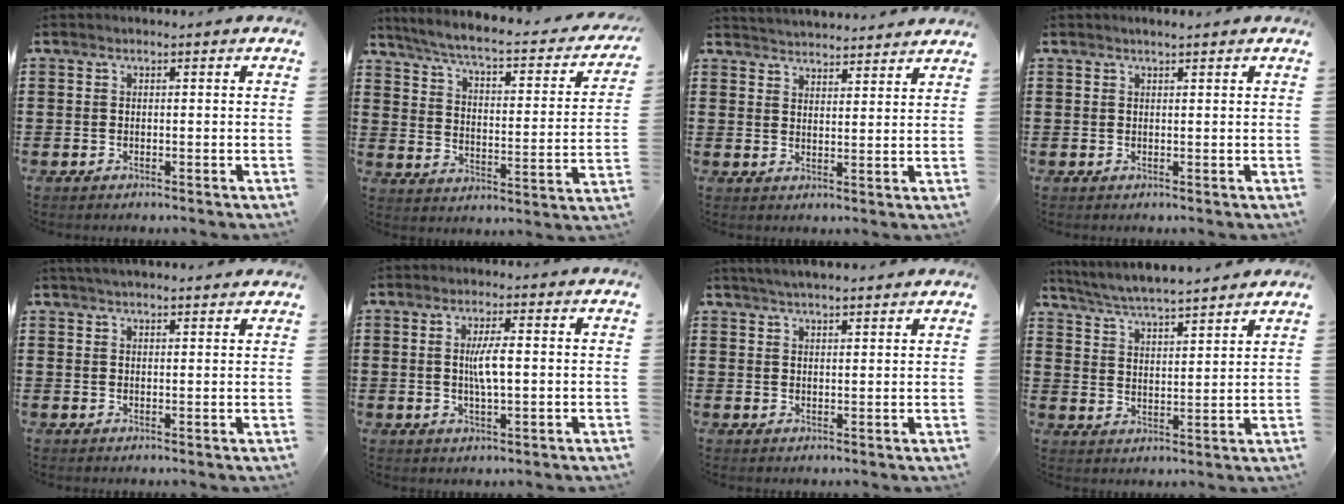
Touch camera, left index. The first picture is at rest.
{"total": 4.8, "force": [3.9, 0.1, 2.8], "torque": [-0.075, -0.034, 0.057]}
{"total": 3.3, "force": [3.3, -0.3, -0.3], "torque": [-0.006, -0.016, 0.060]}
{"total": 0.9, "force": [0.8, 0.0, 0.5], "torque": [-0.010, 0.000, 0.015]}
{"total": 2.5, "force": [2.4, 0.0, 0.6], "torque": [-0.018, 0.000, 0.047]}
{"total": 4.6, "force": [0.4, 1.0, 4.5], "torque": [-0.091, -0.001, 0.001]}
{"total": 2.9, "force": [2.8, 0.2, 0.7], "torque": [-0.021, -0.001, 0.052]}
{"total": 5.3, "force": [5.2, 0.0, 1.2], "torque": [-0.046, -0.032, 0.089]}